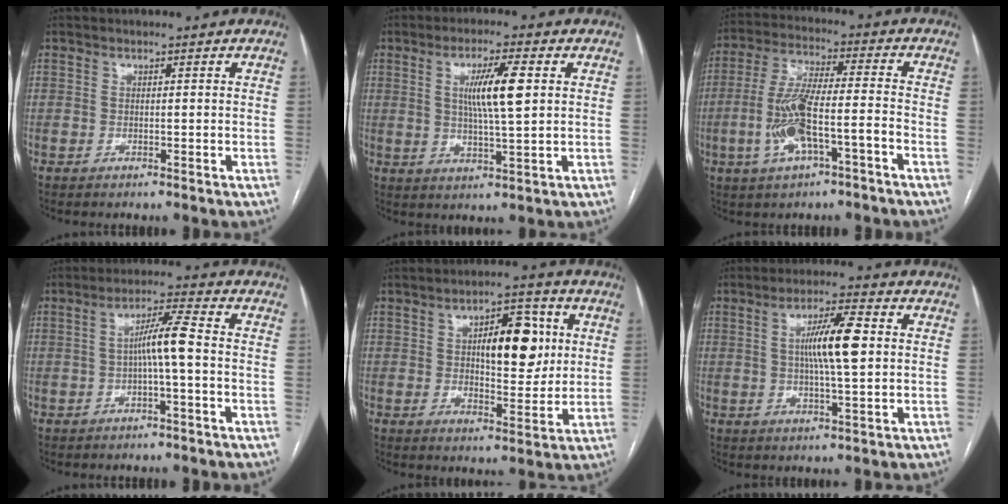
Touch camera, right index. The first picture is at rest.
{"total": 7.8, "force": [1.8, 0.4, 7.5], "torque": [-0.138, -0.001, 0.033]}
{"total": 10.9, "force": [-3.9, 2.1, 10.0], "torque": [-0.209, 0.010, -0.069]}
{"total": 5.4, "force": [-0.5, -0.3, 5.3], "torque": [-0.095, 0.014, -0.008]}
{"total": 10.1, "force": [2.4, 4.0, 8.9], "torque": [-0.127, 0.012, 0.041]}
{"total": 8.4, "force": [1.2, 0.7, 8.3], "torque": [-0.150, 0.005, 0.019]}